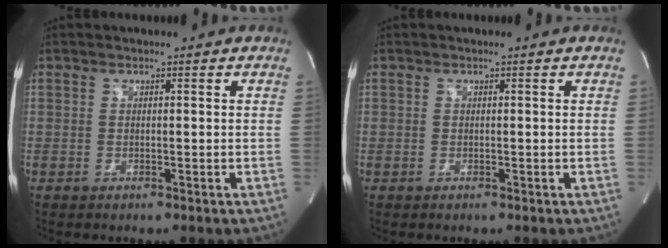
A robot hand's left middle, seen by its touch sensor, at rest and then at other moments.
{"total": 0.0}